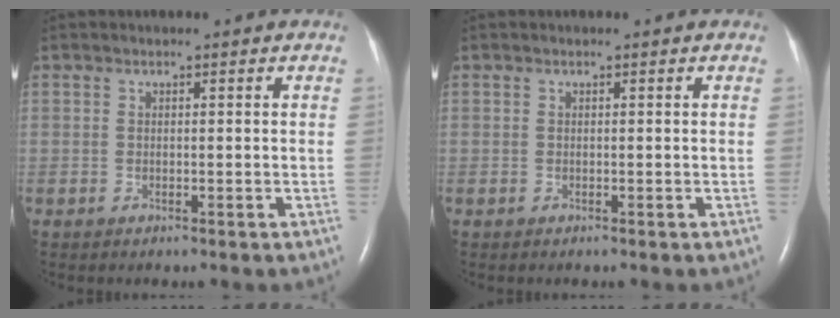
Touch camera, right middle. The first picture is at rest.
{"total": 0.0}